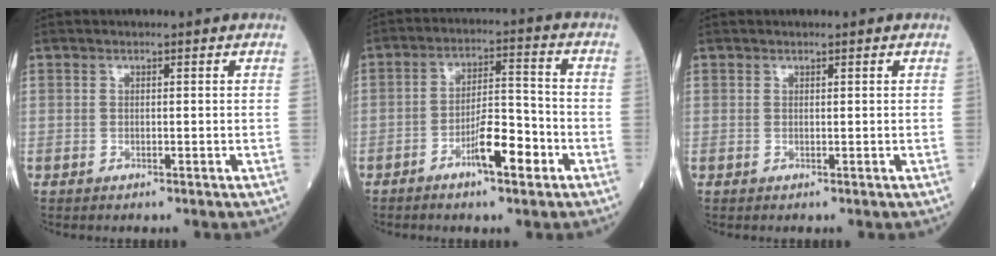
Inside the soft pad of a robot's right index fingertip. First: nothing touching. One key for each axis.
{"total": 7.7, "fx": -3.9, "fy": 1.6, "fz": 6.5, "tx": -0.114, "ty": 0.009, "tz": -0.064}
{"total": 0.0}